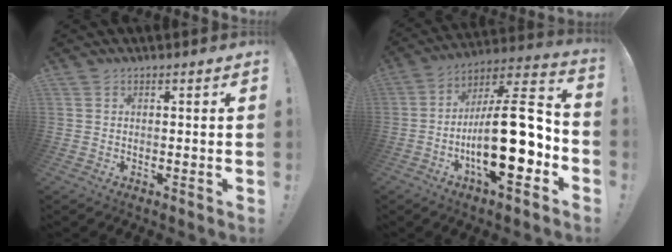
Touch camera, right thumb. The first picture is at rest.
{"total": 23.3, "force": [-4.8, 7.4, 21.6], "torque": [-0.372, 0.024, -0.079]}